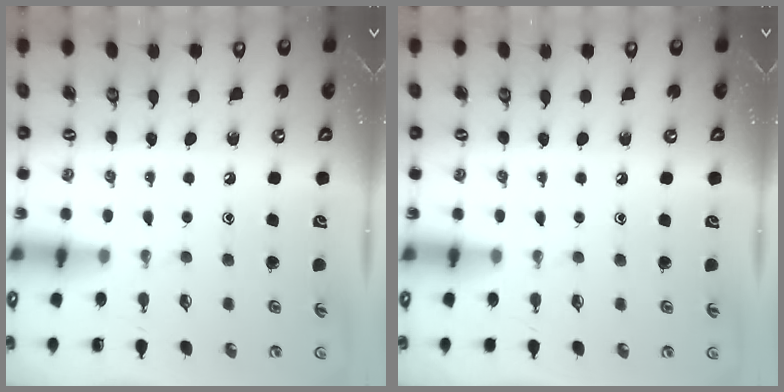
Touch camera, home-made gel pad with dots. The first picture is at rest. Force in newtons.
{"total": 1.9, "press": 1.9, "slide": 0.1}